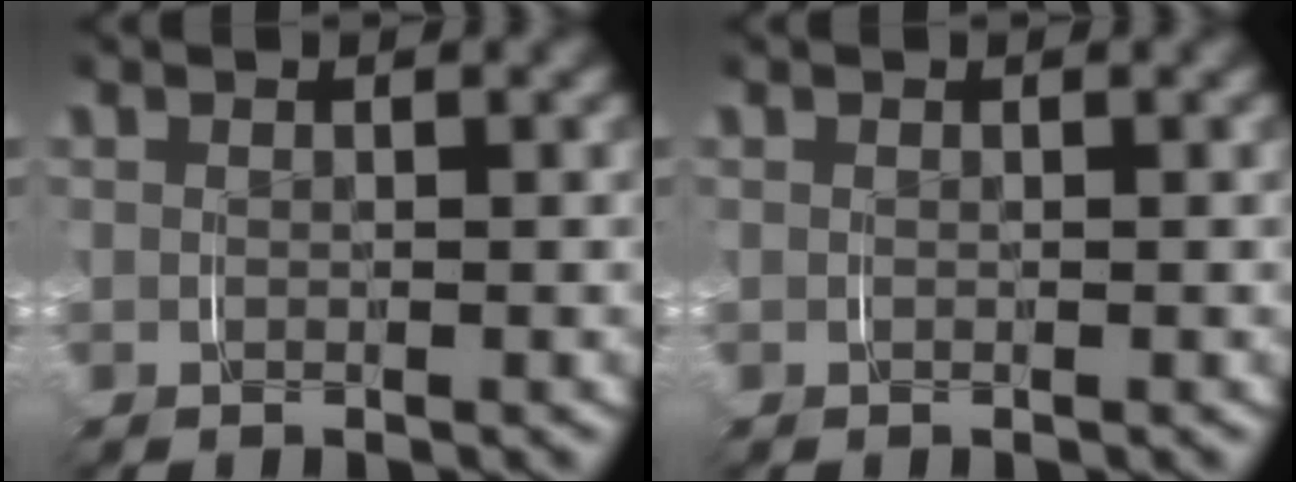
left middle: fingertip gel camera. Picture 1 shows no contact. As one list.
[{"total": 0.0}]